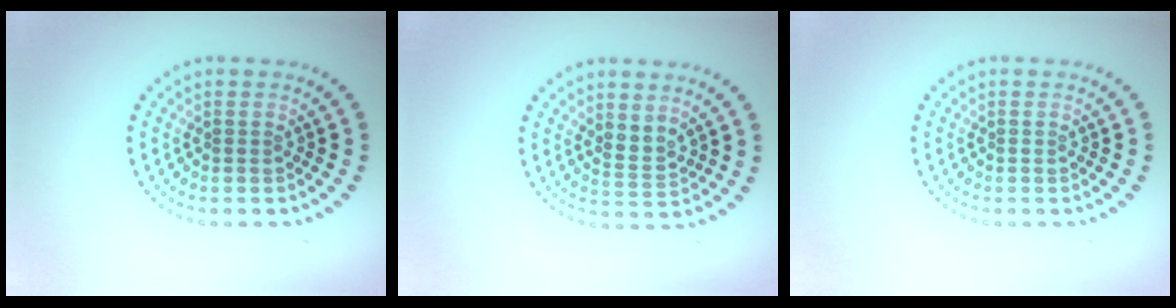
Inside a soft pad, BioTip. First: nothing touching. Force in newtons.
{"total": 1.8, "press": 1.5, "slide": 1.1}
{"total": 0.0}